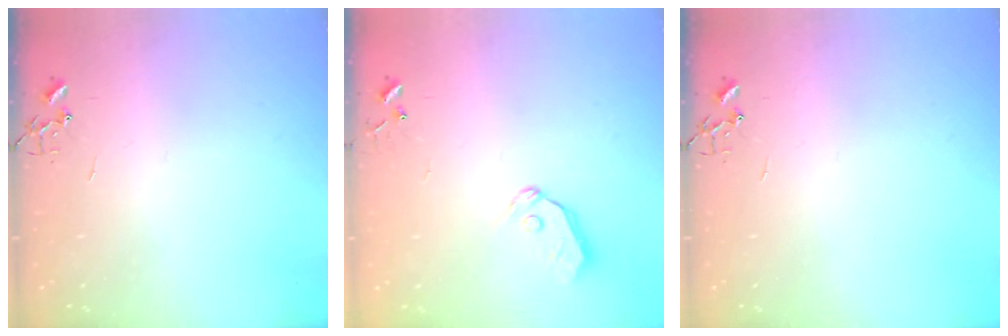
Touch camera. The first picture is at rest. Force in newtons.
{"total": 6.8, "press": 6.8, "slide": 0.7}
{"total": 0.0}